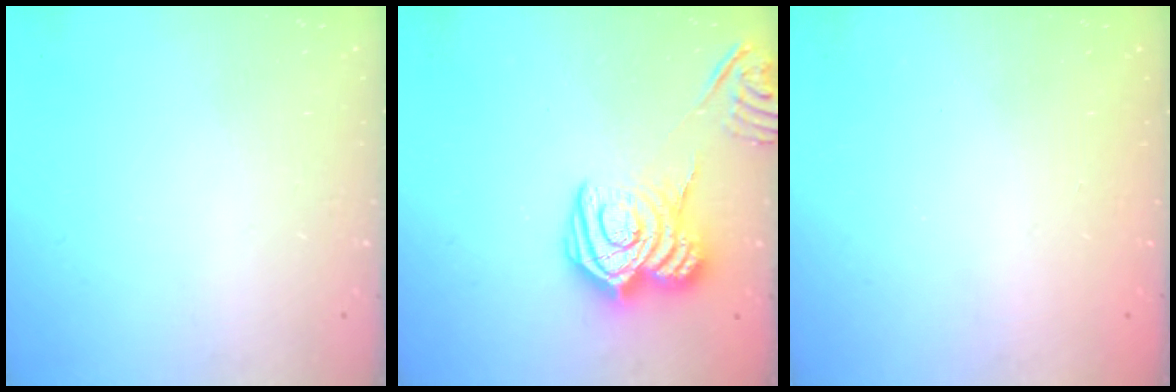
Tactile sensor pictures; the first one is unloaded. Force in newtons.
{"total": 13.9, "press": 13.8, "slide": 1.0}
{"total": 2.6, "press": 2.4, "slide": 0.8}